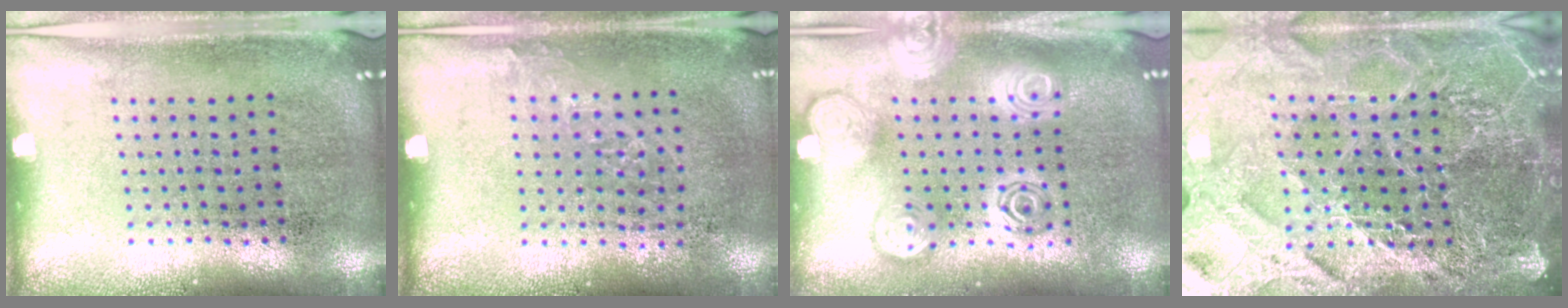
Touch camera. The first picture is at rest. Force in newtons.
{"total": 0.8, "press": 0.7, "slide": 0.4}
{"total": 2.6, "press": 2.6, "slide": 0.3}
{"total": 5.5, "press": 4.9, "slide": 2.5}